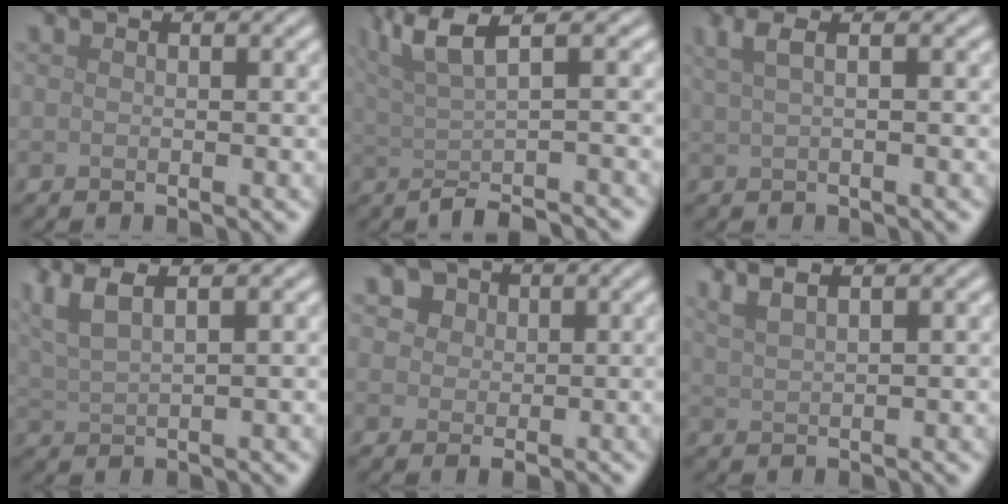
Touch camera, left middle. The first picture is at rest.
{"total": 6.3, "force": [0.6, 1.7, 6.0], "torque": [-0.081, 0.006, 0.007]}
{"total": 3.1, "force": [1.6, 1.0, 2.4], "torque": [-0.036, 0.007, 0.020]}
{"total": 5.0, "force": [3.0, 1.6, 3.7], "torque": [-0.073, 0.021, 0.054]}
{"total": 6.0, "force": [2.9, 4.5, 2.7], "torque": [-0.047, 0.015, 0.028]}
{"total": 3.9, "force": [2.8, 1.3, 2.4], "torque": [-0.026, 0.019, 0.027]}